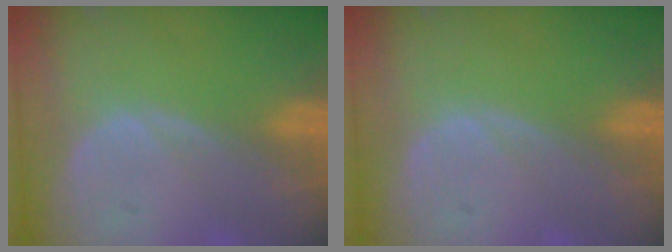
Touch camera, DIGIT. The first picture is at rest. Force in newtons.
{"total": 0.0}